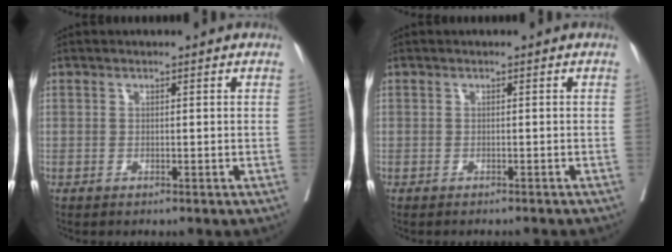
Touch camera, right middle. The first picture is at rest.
{"total": 3.5, "force": [-3.4, 0.3, 0.9], "torque": [-0.008, -0.011, -0.043]}